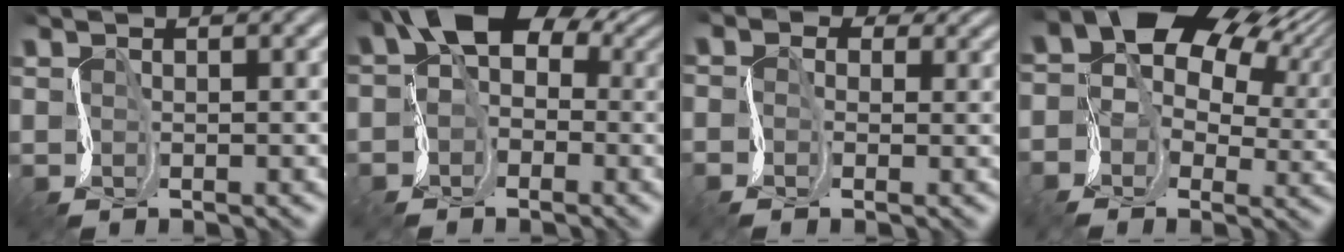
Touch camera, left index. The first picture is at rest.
{"total": 8.2, "force": [0.8, 6.1, 5.4], "torque": [-0.061, 0.025, -0.004]}
{"total": 2.5, "force": [0.0, 2.3, 0.8], "torque": [-0.010, 0.008, -0.019]}
{"total": 14.7, "force": [5.2, 10.2, 9.2], "torque": [-0.154, 0.032, 0.092]}